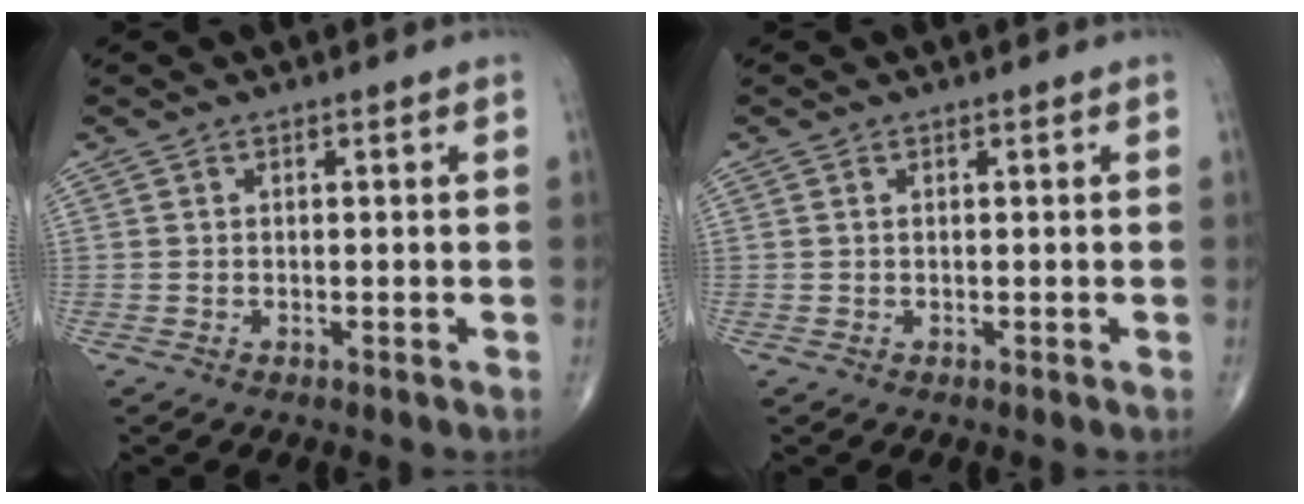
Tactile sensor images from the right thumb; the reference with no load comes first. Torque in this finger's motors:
{"motor_torque": [-0.21, -0.01, 0.00, 0.13, 0.01]}